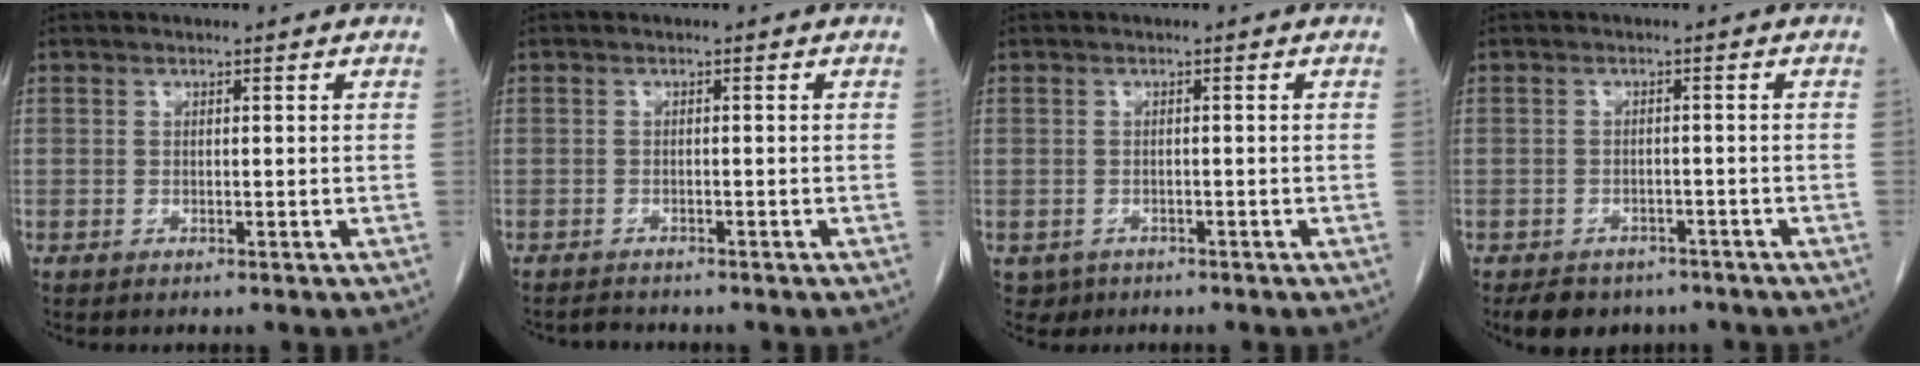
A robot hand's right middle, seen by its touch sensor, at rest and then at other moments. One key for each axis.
{"total": 1.6, "fx": -1.6, "fy": 0.3, "fz": 0.0, "tx": -0.003, "ty": -0.007, "tz": -0.025}
{"total": 2.0, "fx": -1.2, "fy": 1.7, "fz": 0.1, "tx": -0.004, "ty": 0.005, "tz": -0.014}
{"total": 6.0, "fx": -4.7, "fy": 3.3, "fz": 1.6, "tx": -0.026, "ty": 0.001, "tz": -0.061}